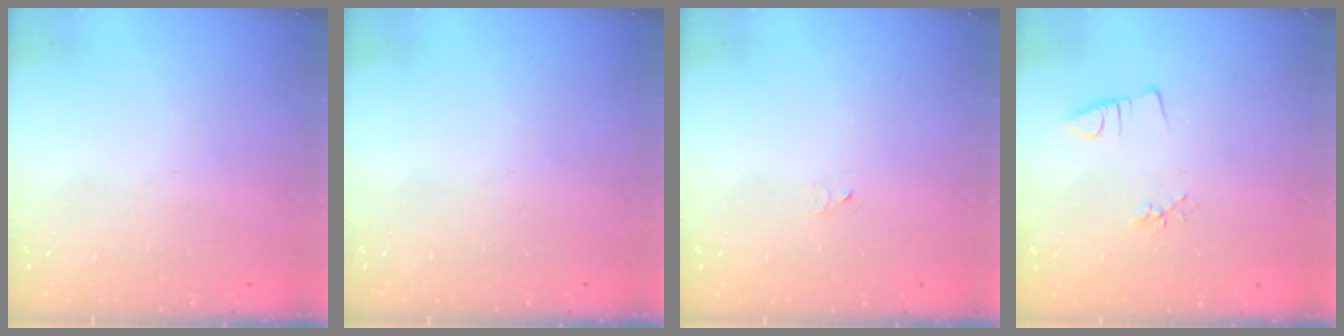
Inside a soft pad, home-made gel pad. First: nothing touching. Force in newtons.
{"total": 0.0}
{"total": 2.4, "press": 2.4, "slide": 0.2}
{"total": 2.2, "press": 1.7, "slide": 1.4}